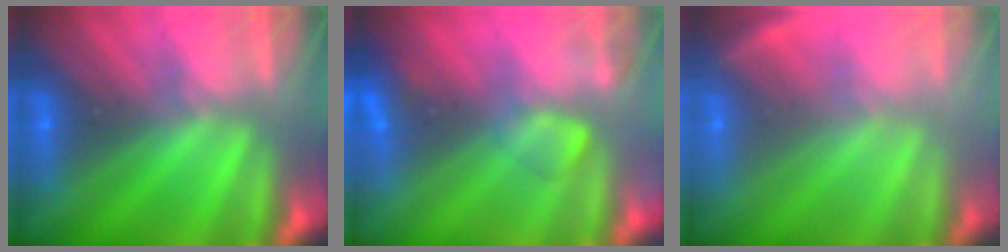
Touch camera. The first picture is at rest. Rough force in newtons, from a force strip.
{"total": 2.5}
{"total": 2.4}